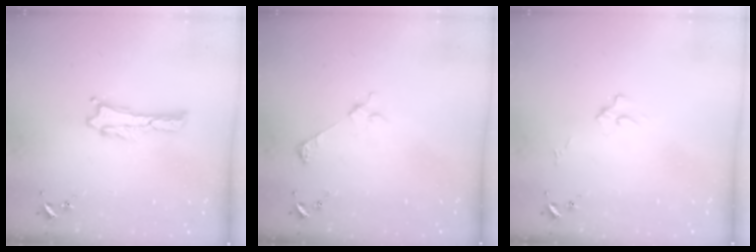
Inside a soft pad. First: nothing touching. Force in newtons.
{"total": 2.5, "press": 2.5, "slide": 0.2}
{"total": 2.7, "press": 2.7, "slide": 0.3}